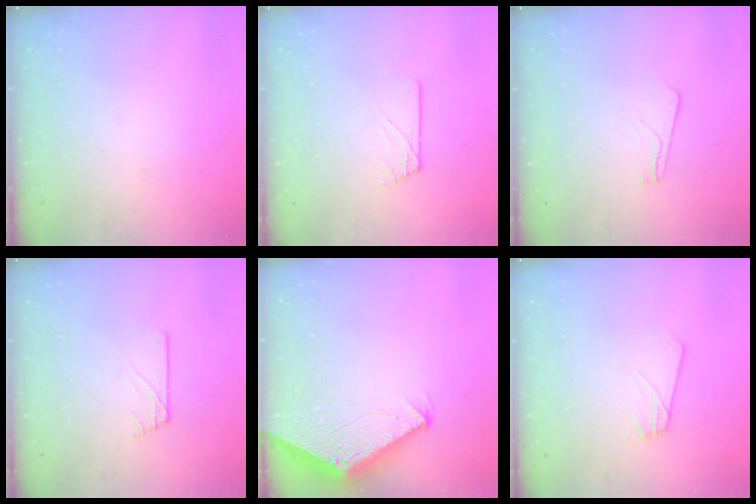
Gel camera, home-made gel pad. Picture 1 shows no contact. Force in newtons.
{"total": 1.3, "press": 1.3, "slide": 0.1}
{"total": 2.6, "press": 2.6, "slide": 0.3}
{"total": 1.7, "press": 1.7, "slide": 0.2}
{"total": 2.8, "press": 2.8, "slide": 0.2}
{"total": 1.9, "press": 1.9, "slide": 0.1}